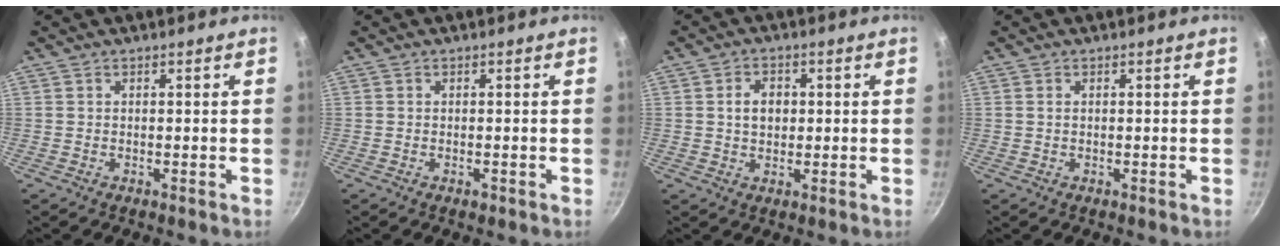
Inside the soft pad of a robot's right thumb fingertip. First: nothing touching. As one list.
[{"total": 0.9, "force": [-0.4, 0.5, 0.6], "torque": [-0.010, 0.002, -0.007]}, {"total": 4.4, "force": [0.5, 3.3, 2.8], "torque": [-0.028, 0.006, 0.007]}, {"total": 0.5, "force": [0.1, 0.3, 0.4], "torque": [-0.009, 0.001, 0.001]}]